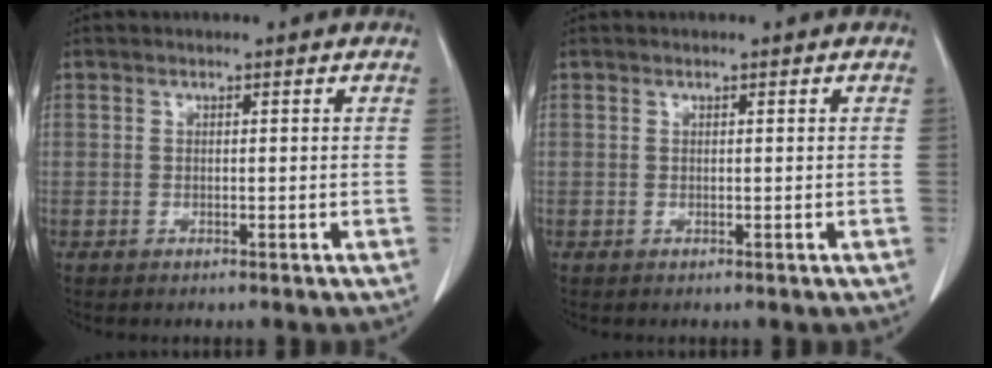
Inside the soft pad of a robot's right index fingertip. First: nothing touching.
{"total": 0.0}